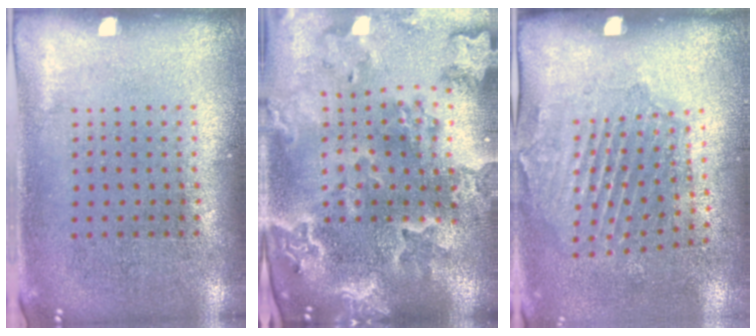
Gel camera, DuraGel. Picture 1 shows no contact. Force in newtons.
{"total": 3.6, "press": 3.1, "slide": 1.7}
{"total": 1.9, "press": 1.3, "slide": 1.4}